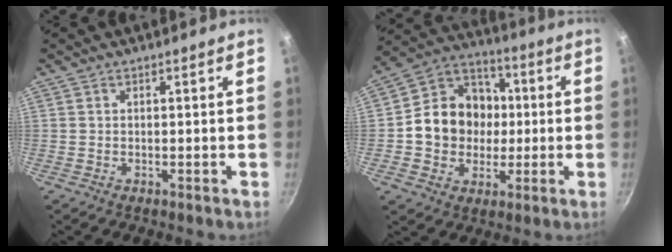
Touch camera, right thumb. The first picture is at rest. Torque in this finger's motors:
{"motor_torque": [0.13, 0.17, 0.59, -0.50, 0.12]}